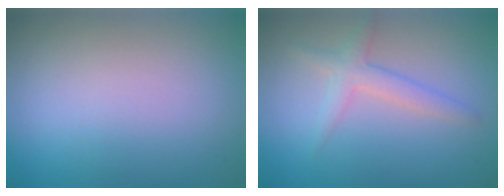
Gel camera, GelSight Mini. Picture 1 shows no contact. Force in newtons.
{"total": 2.3, "press": 2.3, "slide": 0.1}